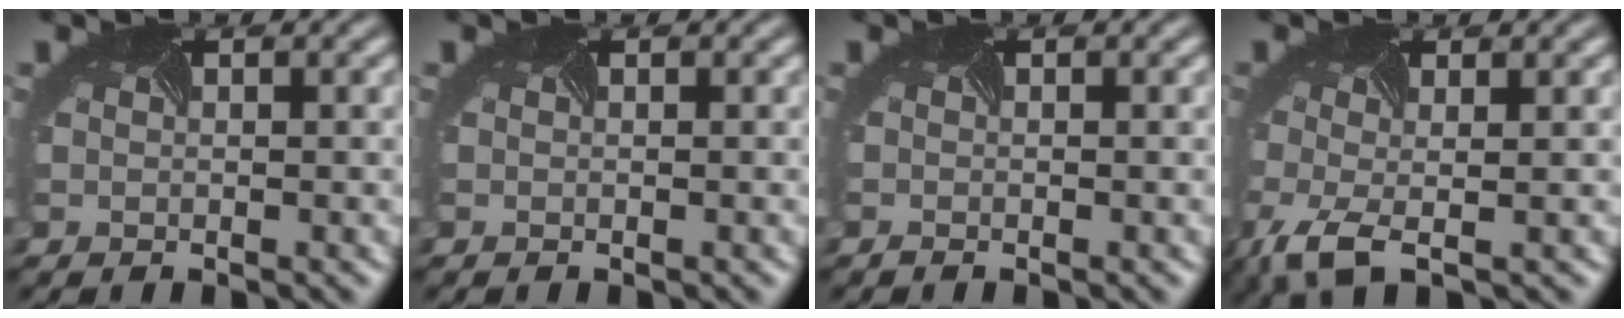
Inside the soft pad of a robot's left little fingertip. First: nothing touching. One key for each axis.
{"total": 0.0}
{"total": 0.8, "fx": -0.7, "fy": -0.3, "fz": -0.1, "tx": -0.002, "ty": -0.005, "tz": -0.013}
{"total": 3.6, "fx": -1.8, "fy": 1.1, "fz": 2.9, "tx": -0.080, "ty": -0.006, "tz": -0.038}